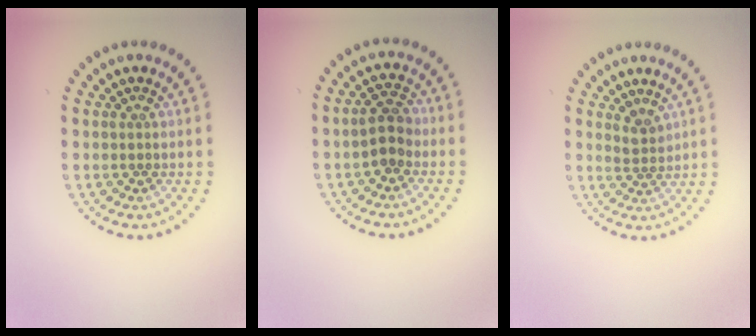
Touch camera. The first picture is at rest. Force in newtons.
{"total": 2.6, "press": 2.5, "slide": 0.7}
{"total": 1.8, "press": 1.3, "slide": 1.2}